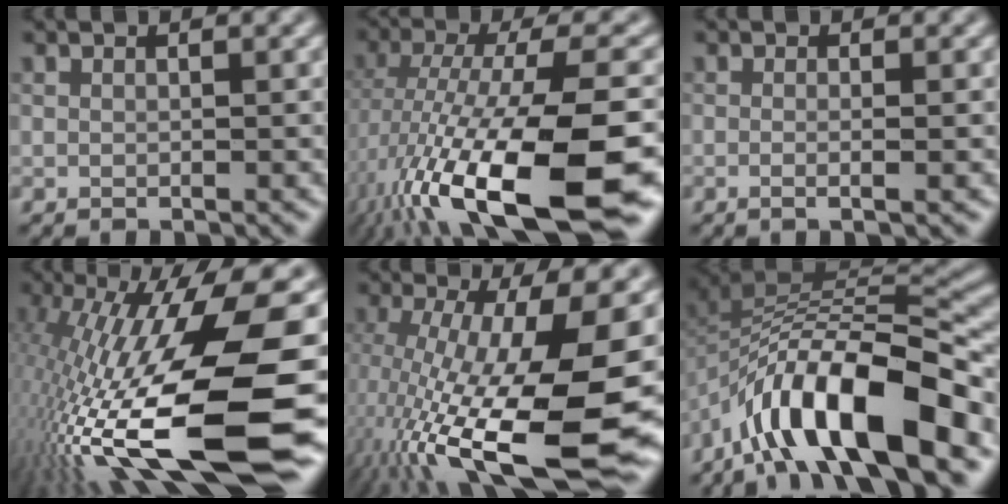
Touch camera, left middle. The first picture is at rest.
{"total": 15.8, "force": [-8.2, 3.2, 13.1], "torque": [-0.247, -0.010, -0.126]}
{"total": 1.2, "force": [-0.5, 0.2, 1.1], "torque": [-0.013, 0.002, -0.017]}
{"total": 18.5, "force": [-5.8, 4.5, 17.0], "torque": [-0.316, 0.005, -0.099]}
{"total": 18.2, "force": [-5.8, 4.7, 16.6], "torque": [-0.288, -0.022, -0.091]}
{"total": 12.4, "force": [-7.4, 3.3, 9.4], "torque": [-0.155, 0.014, -0.127]}